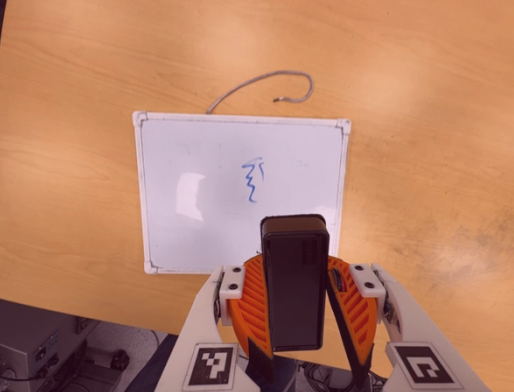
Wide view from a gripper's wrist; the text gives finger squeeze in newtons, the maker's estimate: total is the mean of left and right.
{"total": 6.3, "left": 6.6, "right": 5.9}